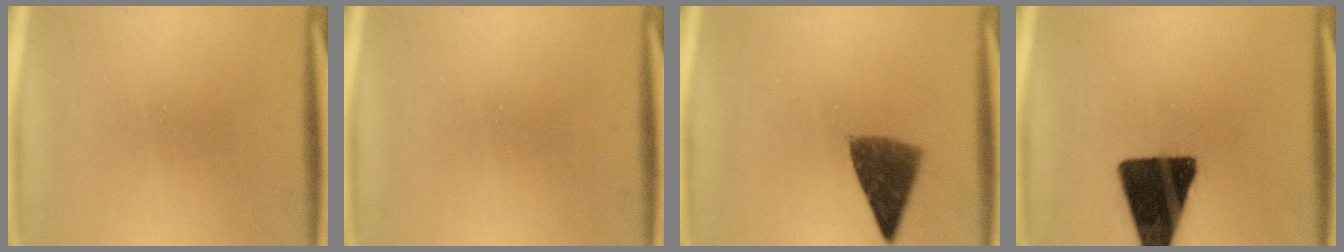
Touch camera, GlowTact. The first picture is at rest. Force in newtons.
{"total": 0.0}
{"total": 7.2}
{"total": 16.3}